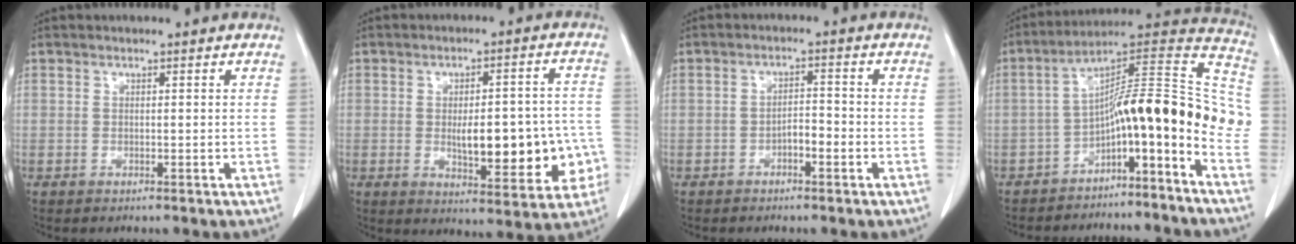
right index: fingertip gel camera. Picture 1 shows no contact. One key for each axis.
{"total": 13.7, "fx": -2.5, "fy": 5.0, "fz": 12.5, "tx": -0.153, "ty": 0.020, "tz": -0.020}
{"total": 3.7, "fx": -2.3, "fy": 1.1, "fz": 2.7, "tx": -0.046, "ty": 0.014, "tz": -0.038}
{"total": 16.0, "fx": -7.4, "fy": 2.8, "fz": 13.9, "tx": -0.186, "ty": 0.076, "tz": -0.112}